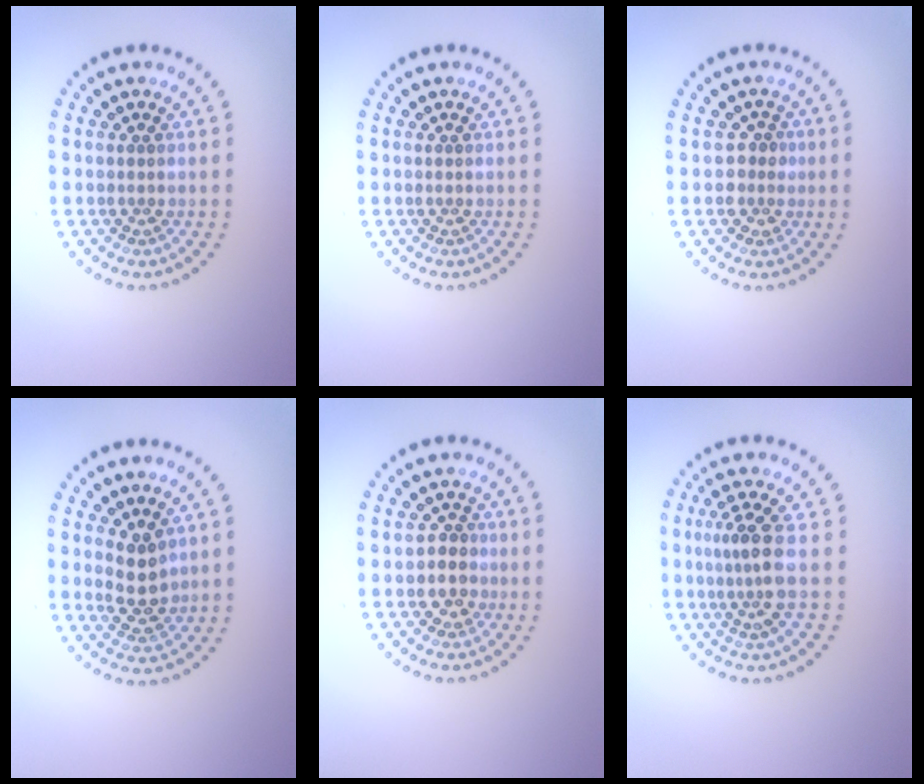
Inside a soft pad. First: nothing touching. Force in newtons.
{"total": 0.0}
{"total": 1.6, "press": 1.3, "slide": 1.0}
{"total": 2.8, "press": 2.6, "slide": 1.0}
{"total": 2.2, "press": 2.0, "slide": 1.0}
{"total": 3.1, "press": 2.6, "slide": 1.7}